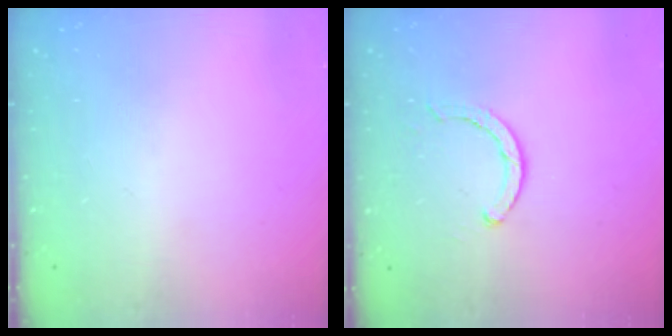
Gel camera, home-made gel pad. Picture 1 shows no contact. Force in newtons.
{"total": 3.7, "press": 3.7, "slide": 0.7}